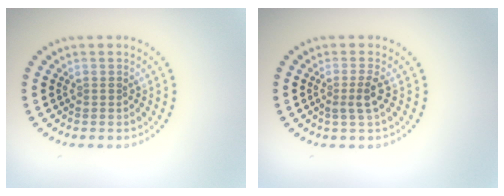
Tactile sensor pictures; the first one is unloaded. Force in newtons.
{"total": 1.8, "press": 1.4, "slide": 1.1}